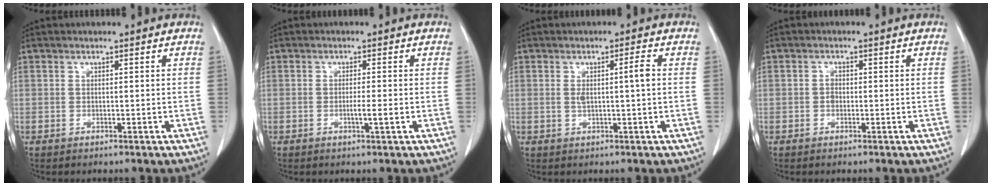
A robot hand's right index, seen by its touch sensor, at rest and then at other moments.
{"total": 2.1, "force": [-0.6, -0.2, 2.0], "torque": [-0.036, -0.003, -0.010]}
{"total": 3.1, "force": [0.3, -0.1, 3.1], "torque": [-0.056, 0.004, 0.008]}
{"total": 1.2, "force": [-0.3, 0.9, 0.7], "torque": [-0.010, 0.004, -0.005]}